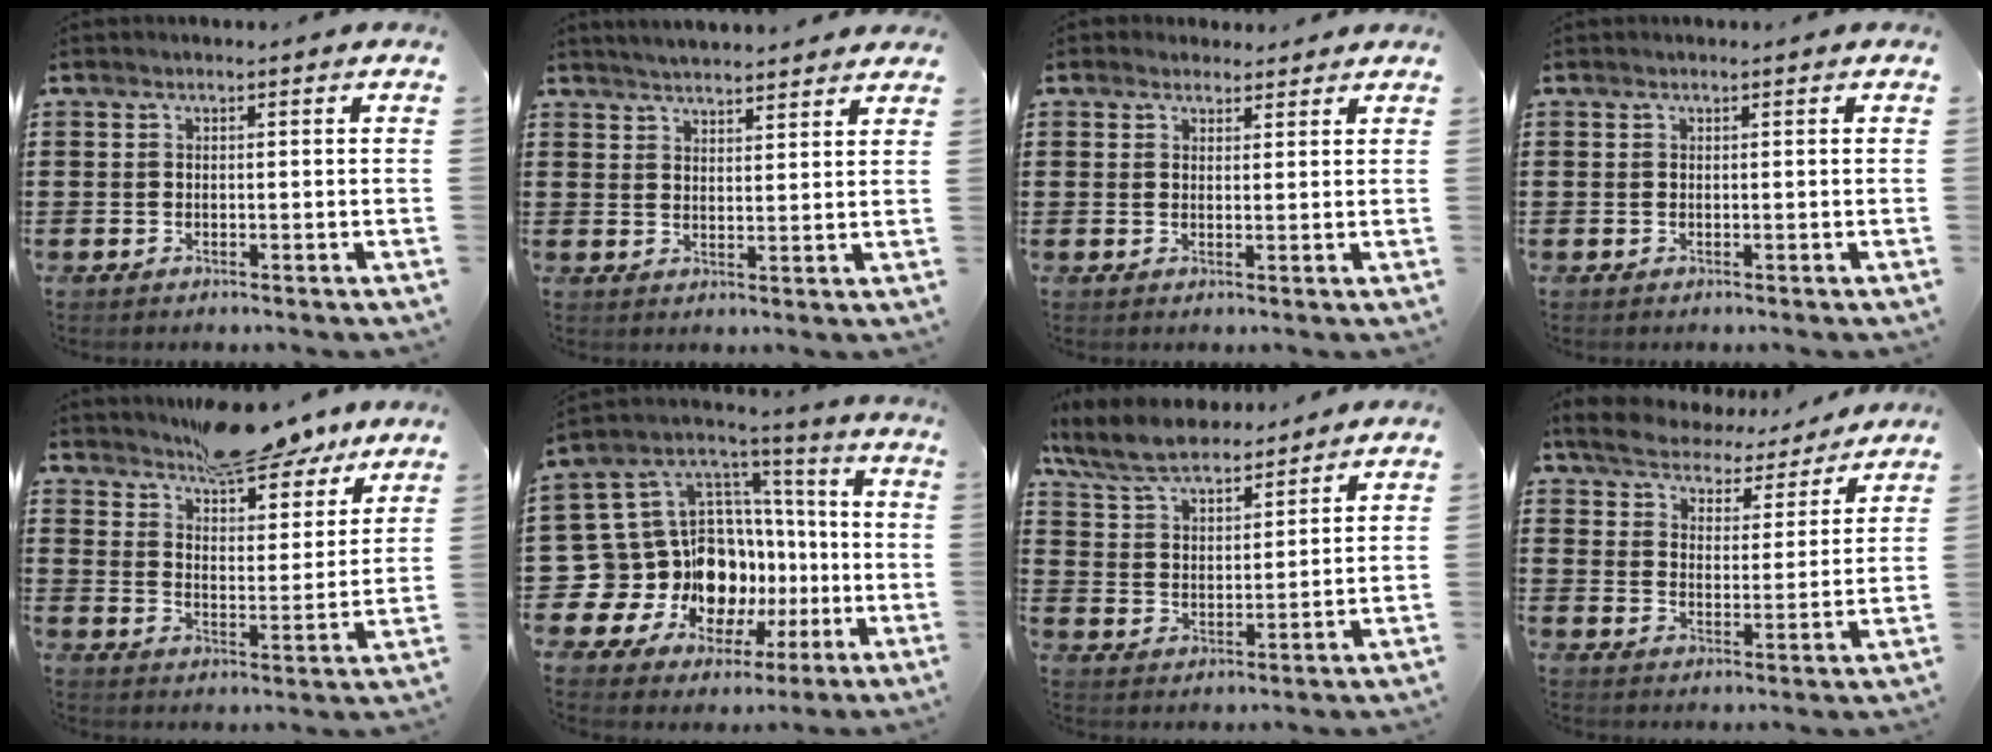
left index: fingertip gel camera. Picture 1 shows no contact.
{"total": 3.3, "force": [3.3, -0.1, 0.3], "torque": [-0.016, -0.011, 0.061]}
{"total": 2.2, "force": [2.0, 1.0, 0.1], "torque": [0.000, 0.001, 0.038]}
{"total": 0.0}
{"total": 9.1, "force": [8.4, 1.9, 2.9], "torque": [-0.060, -0.045, 0.153]}
{"total": 15.8, "force": [-4.8, 13.8, 6.0], "torque": [-0.146, -0.033, -0.046]}
{"total": 8.3, "force": [7.4, 1.8, 3.2], "torque": [-0.091, -0.024, 0.136]}
{"total": 5.0, "force": [4.9, 0.6, 0.7], "torque": [-0.042, -0.033, 0.082]}